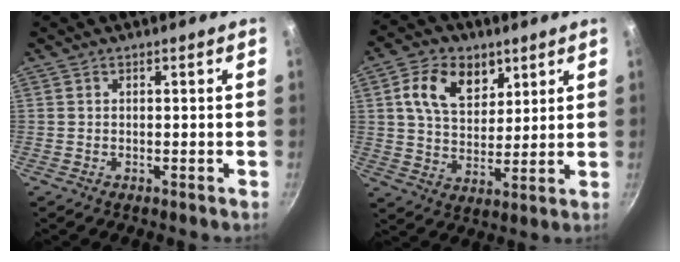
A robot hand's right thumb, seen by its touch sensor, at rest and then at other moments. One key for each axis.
{"total": 12.1, "fx": 5.1, "fy": 8.3, "fz": 7.1, "tx": -0.092, "ty": -0.018, "tz": 0.086}